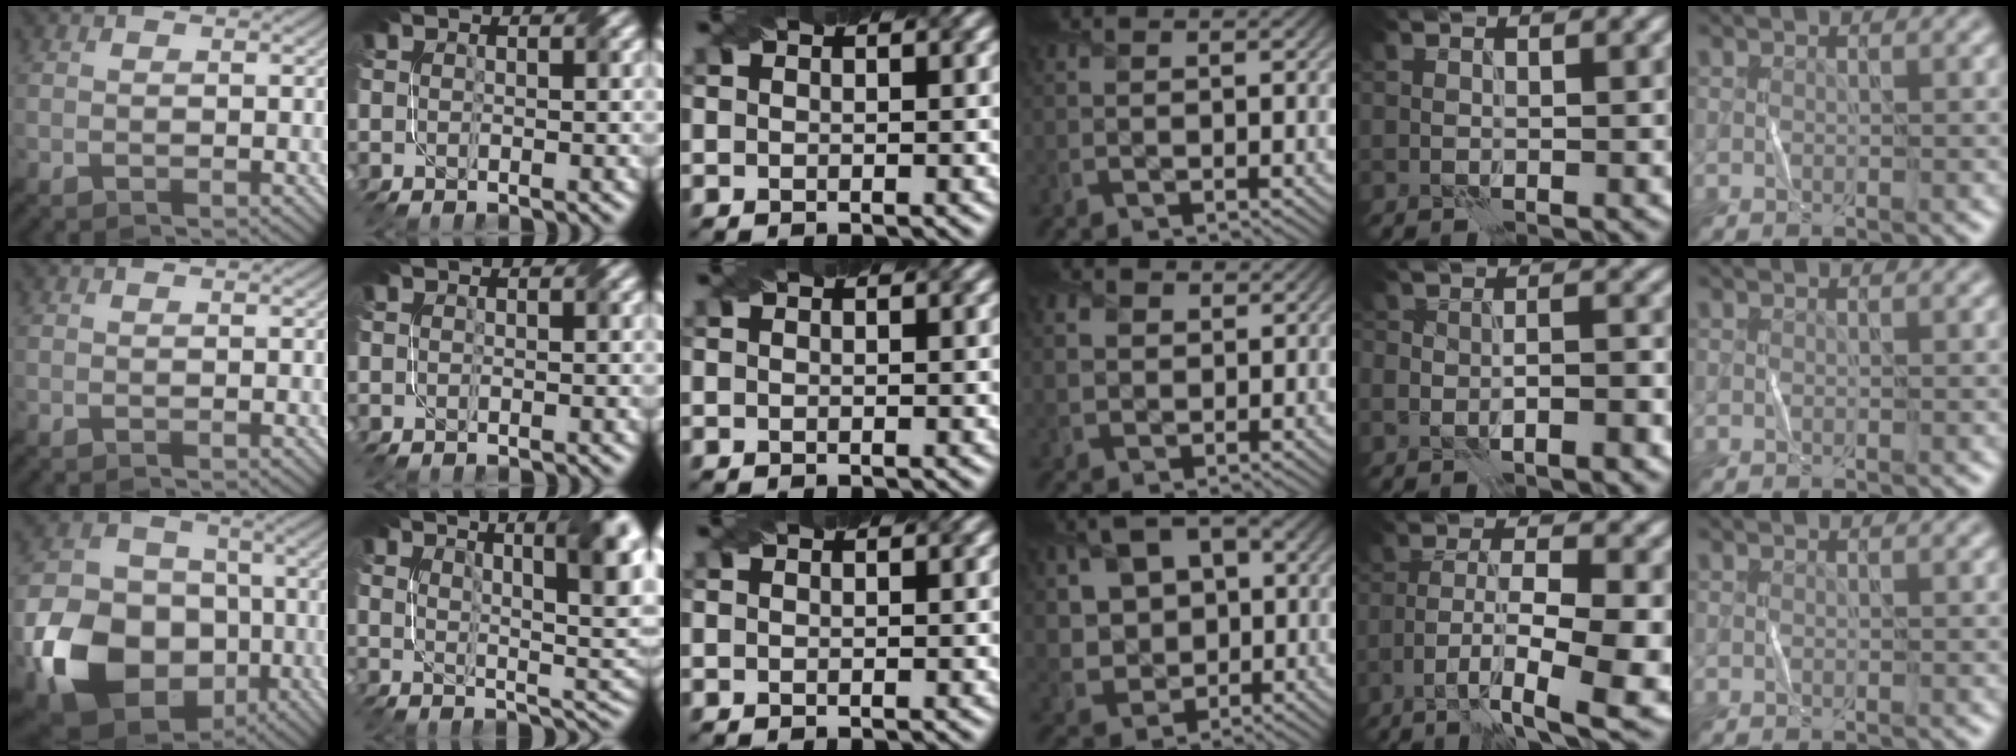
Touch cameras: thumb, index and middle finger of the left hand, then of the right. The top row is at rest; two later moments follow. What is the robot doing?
{"motion": "fold", "object": "bubble wrap"}